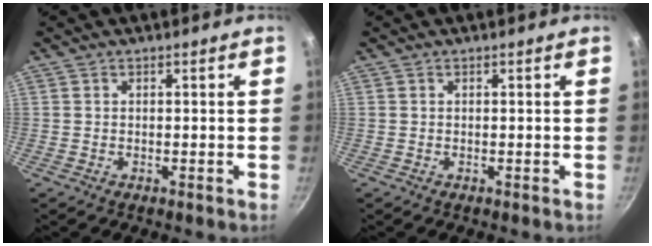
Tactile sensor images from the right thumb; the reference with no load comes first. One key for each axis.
{"total": 0.0}